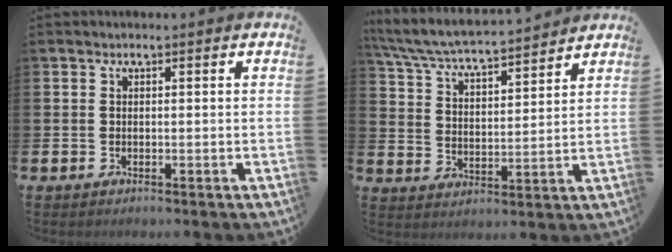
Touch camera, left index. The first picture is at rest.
{"total": 6.1, "force": [5.8, 0.5, 1.8], "torque": [-0.064, -0.042, 0.098]}